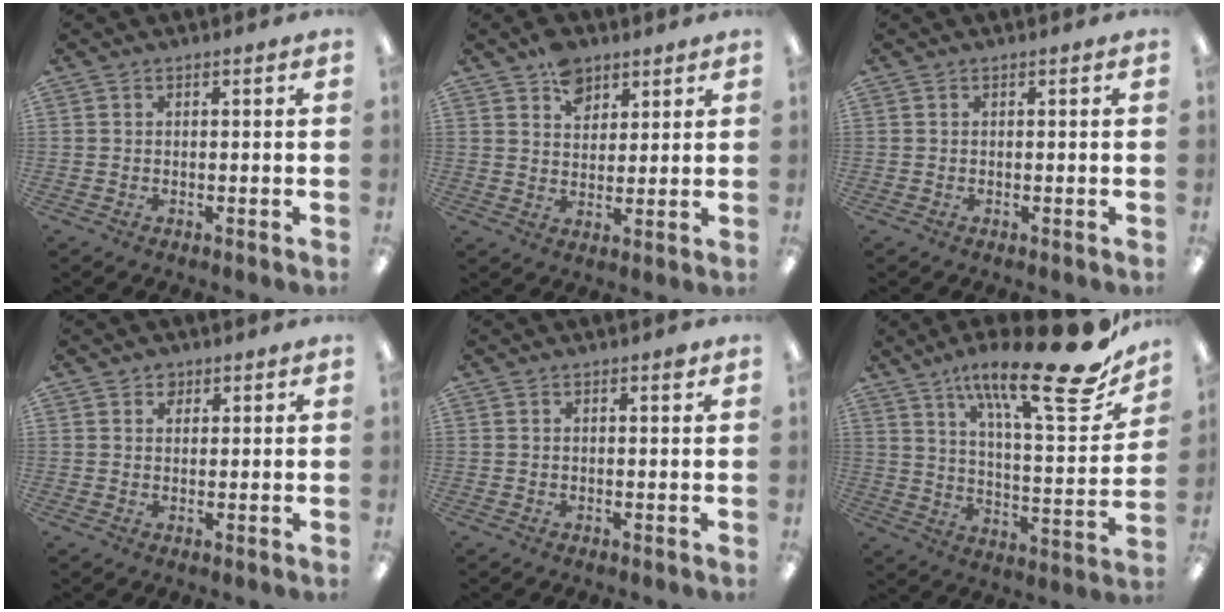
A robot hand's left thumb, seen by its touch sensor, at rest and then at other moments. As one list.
[{"total": 7.1, "force": [4.6, 4.6, 2.8], "torque": [-0.040, -0.014, 0.082]}, {"total": 0.0}, {"total": 2.0, "force": [1.4, 1.4, 0.5], "torque": [0.004, -0.005, 0.022]}, {"total": 1.0, "force": [0.7, 0.2, 0.7], "torque": [-0.008, -0.001, 0.009]}, {"total": 24.7, "force": [16.7, 6.2, 17.1], "torque": [-0.255, -0.111, 0.261]}]